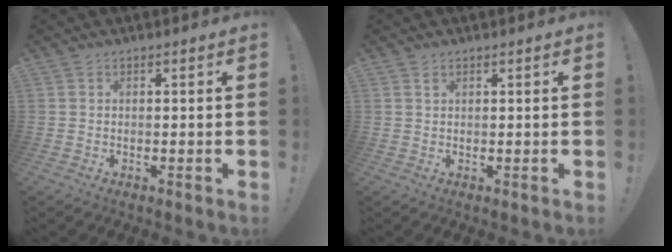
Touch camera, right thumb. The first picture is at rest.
{"total": 0.7, "force": [0.4, 0.4, 0.3], "torque": [-0.002, -0.002, 0.007]}